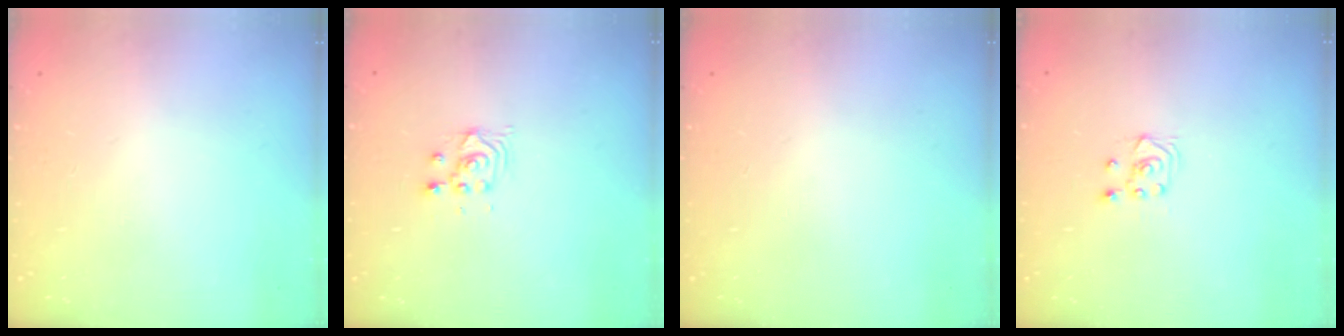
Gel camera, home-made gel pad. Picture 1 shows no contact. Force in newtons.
{"total": 2.8, "press": 2.8, "slide": 0.1}
{"total": 0.0}
{"total": 3.5, "press": 3.4, "slide": 0.8}